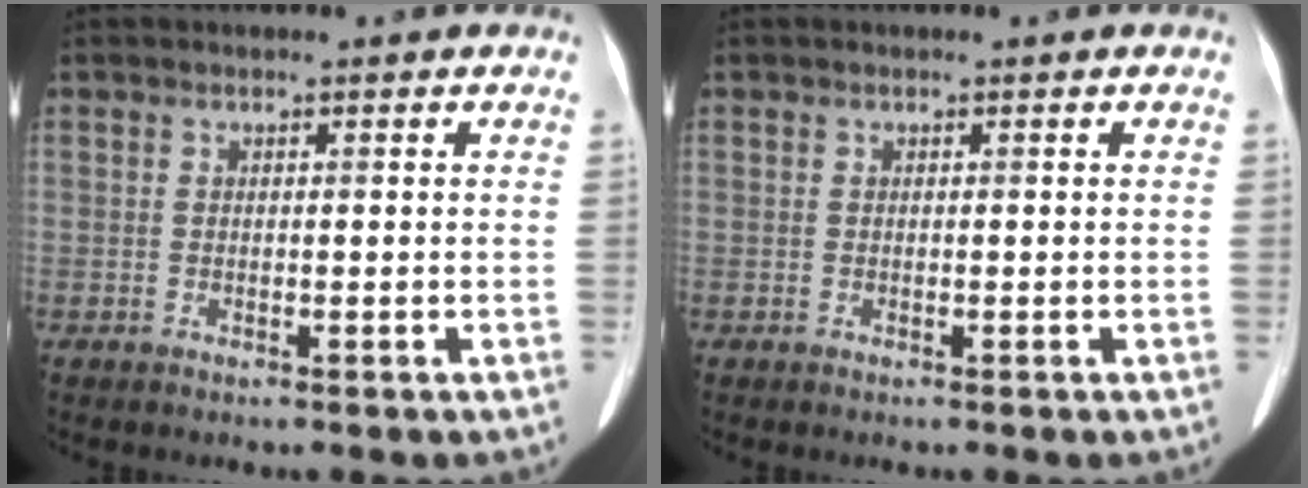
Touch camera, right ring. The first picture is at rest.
{"total": 0.0}